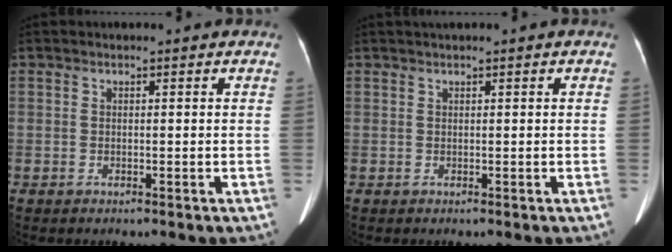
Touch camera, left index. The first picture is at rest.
{"total": 1.0, "force": [0.6, -0.1, 0.8], "torque": [-0.019, 0.016, 0.013]}